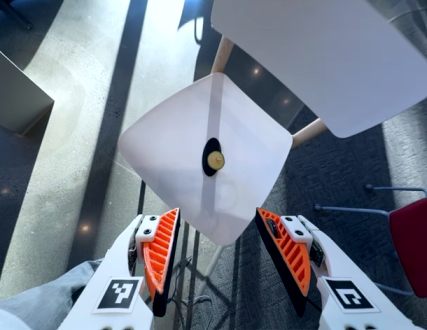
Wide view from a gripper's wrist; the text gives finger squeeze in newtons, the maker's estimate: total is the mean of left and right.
{"total": 0.0}